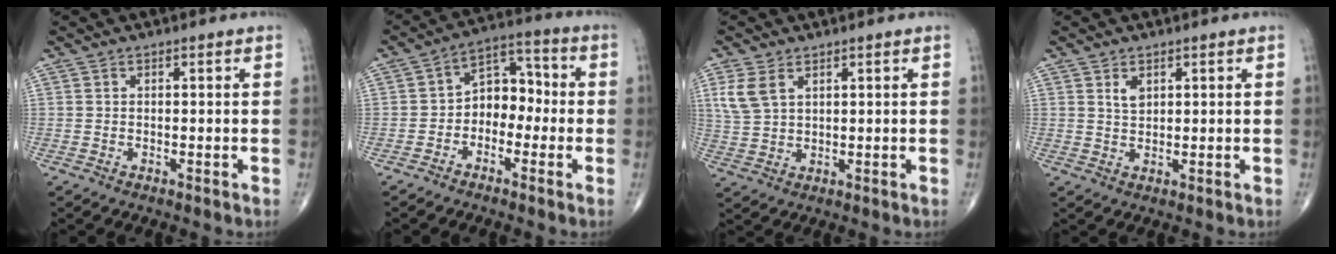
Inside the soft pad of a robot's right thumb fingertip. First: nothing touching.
{"total": 7.9, "force": [-1.8, 5.8, 5.1], "torque": [-0.046, 0.044, -0.048]}
{"total": 5.6, "force": [2.5, 3.3, 3.7], "torque": [-0.080, -0.002, 0.060]}
{"total": 2.3, "force": [1.1, 1.4, 1.5], "torque": [-0.021, -0.005, 0.024]}